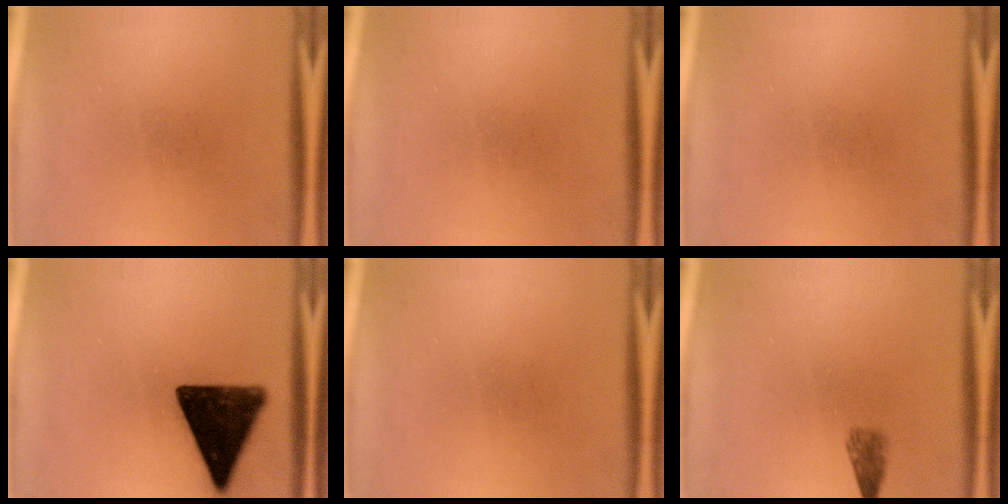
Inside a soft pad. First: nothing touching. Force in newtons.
{"total": 0.0}
{"total": 0.0}
{"total": 15.0}
{"total": 0.0}
{"total": 1.9}